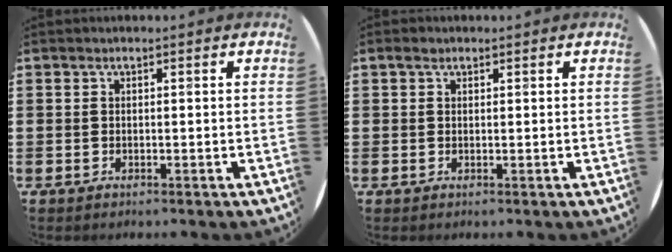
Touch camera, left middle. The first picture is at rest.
{"total": 0.8, "force": [0.5, 0.5, 0.2], "torque": [0.003, 0.001, 0.008]}